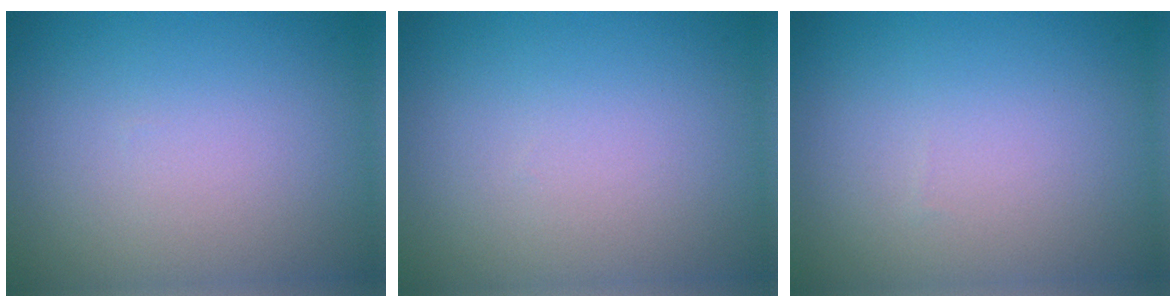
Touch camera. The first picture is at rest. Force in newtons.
{"total": 0.0}
{"total": 0.0}